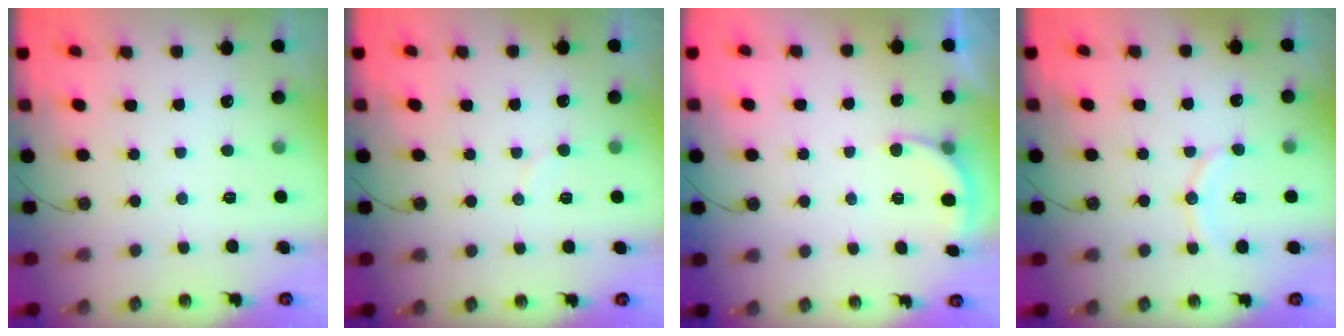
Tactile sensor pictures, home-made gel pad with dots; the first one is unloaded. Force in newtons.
{"total": 4.4, "press": 4.4, "slide": 0.3}
{"total": 3.0, "press": 2.9, "slide": 0.7}
{"total": 8.4, "press": 8.3, "slide": 0.7}